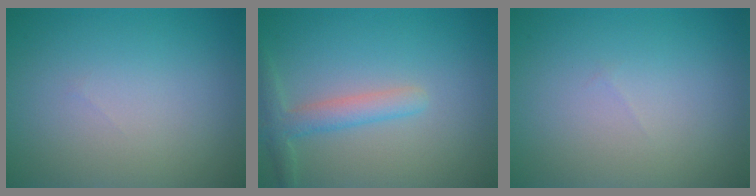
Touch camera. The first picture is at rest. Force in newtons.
{"total": 2.5, "press": 2.5, "slide": 0.0}
{"total": 0.0}